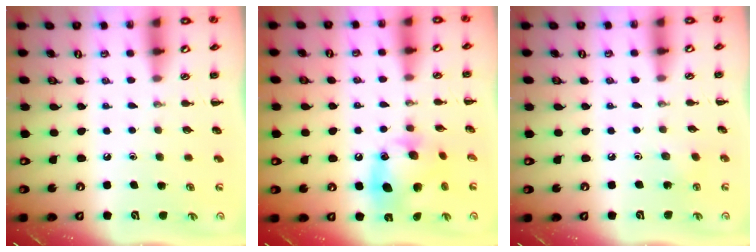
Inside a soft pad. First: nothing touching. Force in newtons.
{"total": 13.7, "press": 13.6, "slide": 1.7}
{"total": 2.4, "press": 2.3, "slide": 0.6}